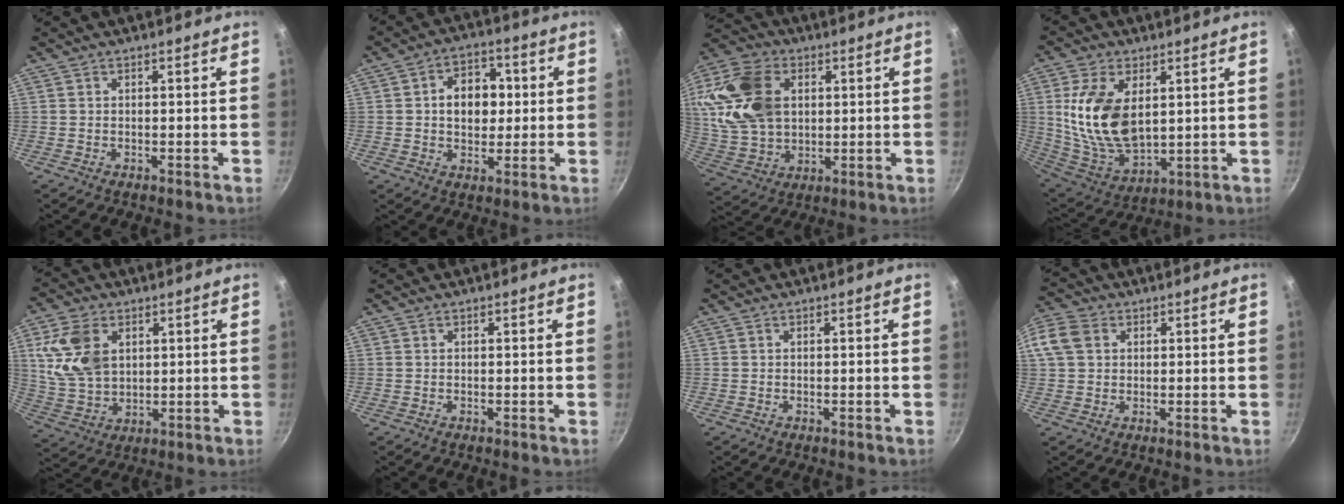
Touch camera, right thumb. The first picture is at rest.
{"total": 9.6, "force": [1.1, 7.1, 6.4], "torque": [-0.056, 0.011, 0.010]}
{"total": 18.1, "force": [4.0, 12.9, 12.1], "torque": [-0.219, -0.002, 0.082]}
{"total": 16.8, "force": [3.4, 9.8, 13.2], "torque": [-0.244, -0.030, 0.081]}
{"total": 12.4, "force": [3.6, 8.5, 8.2], "torque": [-0.144, -0.015, 0.080]}
{"total": 0.0}
{"total": 0.0}
{"total": 9.2, "force": [2.5, 7.2, 5.1], "torque": [-0.107, 0.013, 0.036]}